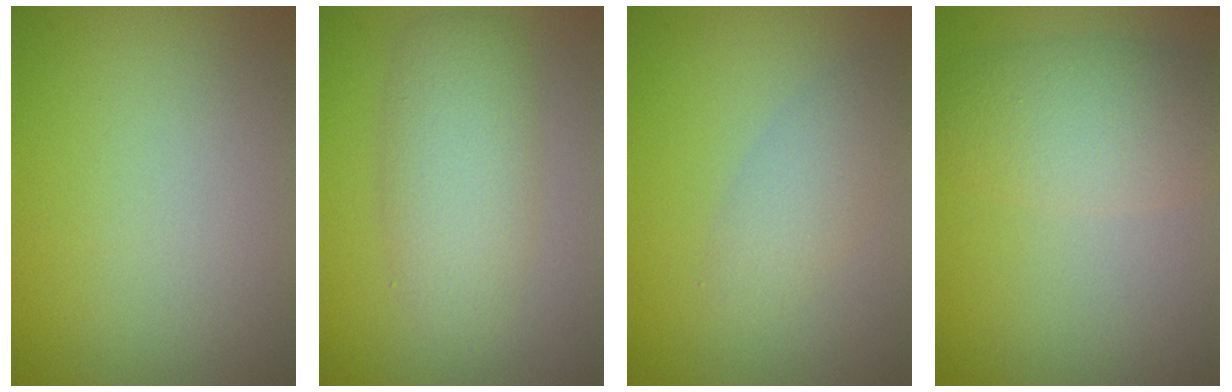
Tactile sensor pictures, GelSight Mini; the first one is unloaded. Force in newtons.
{"total": 4.6, "press": 4.6, "slide": 0.1}
{"total": 2.3, "press": 2.3, "slide": 0.1}
{"total": 4.9, "press": 4.9, "slide": 0.5}